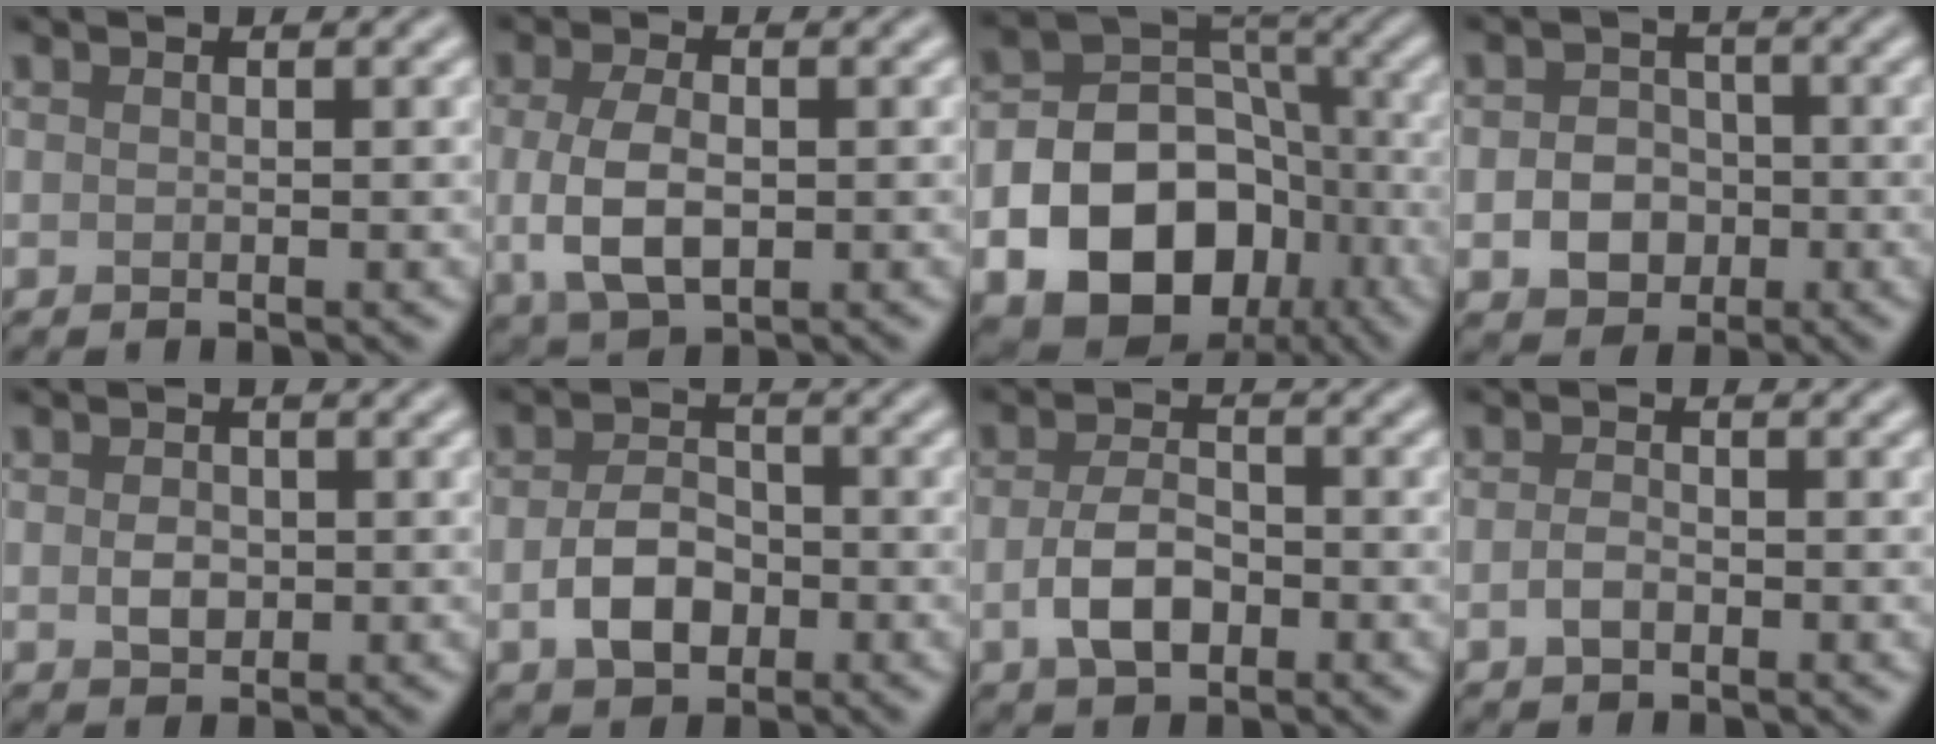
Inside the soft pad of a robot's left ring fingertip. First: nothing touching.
{"total": 4.9, "force": [-0.4, 2.8, 4.0], "torque": [-0.089, -0.007, -0.007]}
{"total": 15.3, "force": [-6.0, 11.8, 7.6], "torque": [-0.109, -0.024, -0.116]}
{"total": 3.7, "force": [-0.9, 3.1, 1.8], "torque": [-0.020, 0.000, -0.021]}
{"total": 2.0, "force": [-0.1, 1.5, 1.4], "torque": [-0.026, -0.001, -0.004]}
{"total": 4.3, "force": [-1.2, 2.9, 2.9], "torque": [-0.058, 0.001, -0.026]}
{"total": 4.1, "force": [-1.2, 2.4, 3.1], "torque": [-0.065, 0.000, -0.026]}
{"total": 1.5, "force": [-0.6, 1.0, 1.1], "torque": [-0.022, 0.002, -0.015]}